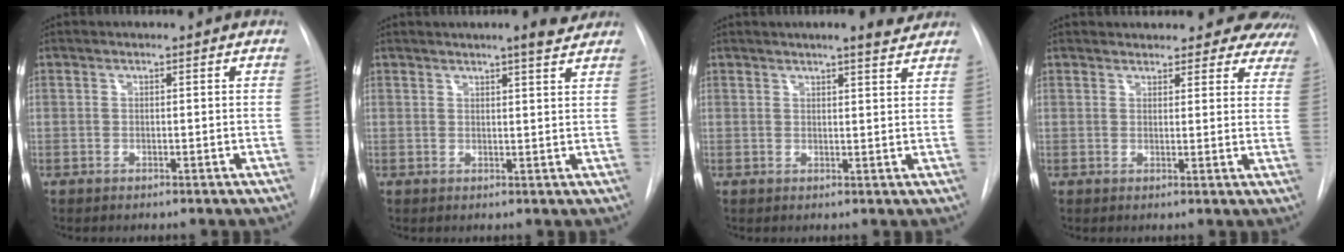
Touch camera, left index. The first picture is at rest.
{"total": 4.4, "force": [3.8, 0.2, 2.1], "torque": [-0.036, 0.000, 0.043]}
{"total": 5.4, "force": [4.8, 0.6, 2.4], "torque": [-0.037, 0.004, 0.052]}
{"total": 16.9, "force": [15.5, 6.0, 3.3], "torque": [-0.027, -0.011, 0.160]}